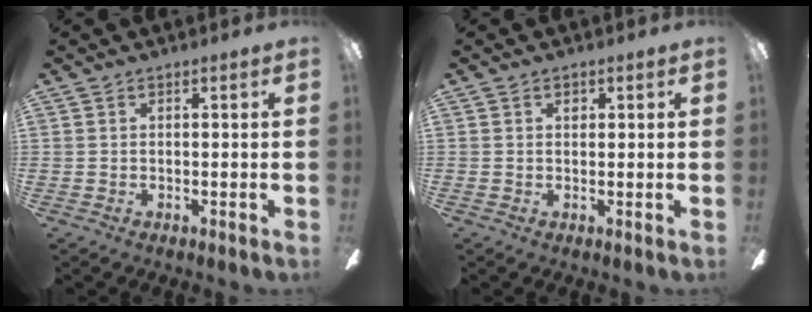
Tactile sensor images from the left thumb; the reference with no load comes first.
{"total": 1.3, "force": [0.6, 0.9, 0.6], "torque": [0.003, -0.003, 0.006]}